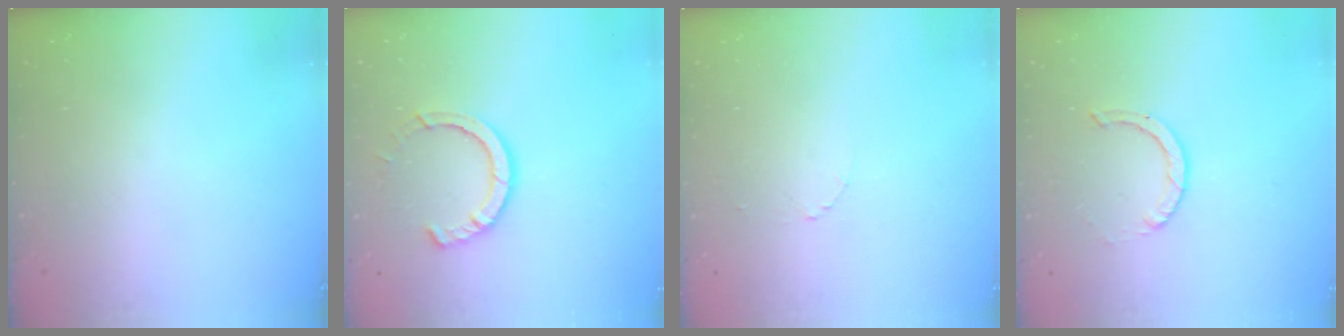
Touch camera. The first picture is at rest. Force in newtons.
{"total": 8.5, "press": 8.4, "slide": 1.0}
{"total": 1.3, "press": 1.3, "slide": 0.1}
{"total": 2.0, "press": 2.0, "slide": 0.2}